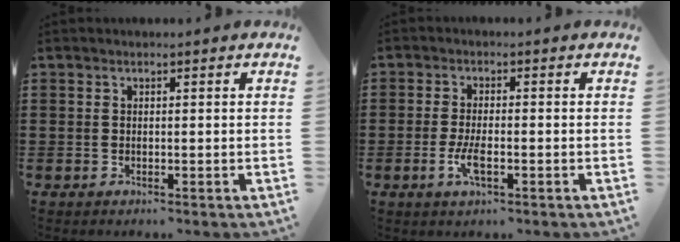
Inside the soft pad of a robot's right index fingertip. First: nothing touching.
{"total": 3.8, "force": [-1.3, 1.1, 3.4], "torque": [-0.076, -0.004, -0.030]}